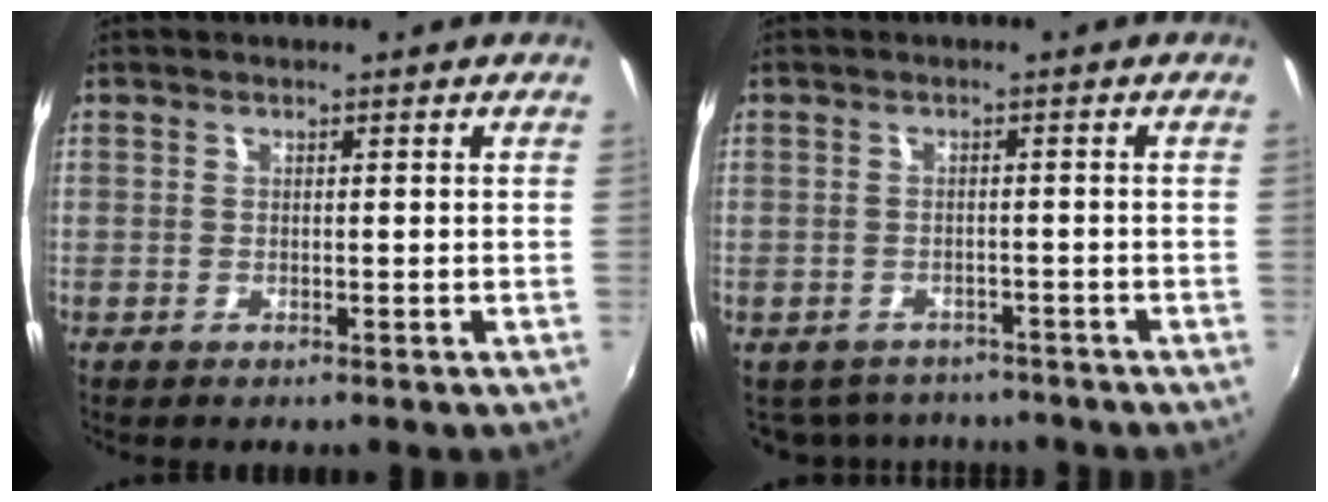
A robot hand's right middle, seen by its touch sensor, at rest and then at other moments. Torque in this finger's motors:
{"motor_torque": [-0.46, -0.56, -0.22, -0.03]}